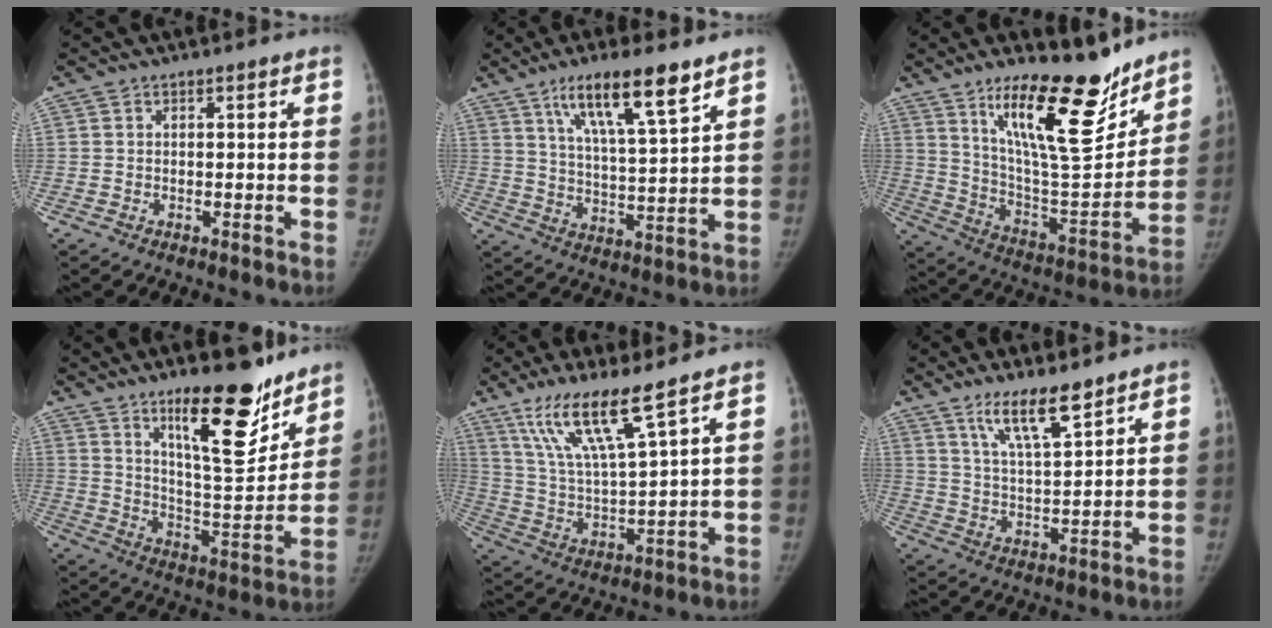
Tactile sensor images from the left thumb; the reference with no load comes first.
{"total": 13.8, "force": [8.6, 2.4, 10.6], "torque": [-0.174, -0.038, 0.152]}
{"total": 22.9, "force": [15.4, 6.6, 15.6], "torque": [-0.205, -0.103, 0.262]}
{"total": 18.6, "force": [12.5, 5.5, 12.7], "torque": [-0.147, -0.095, 0.203]}
{"total": 12.9, "force": [8.6, 0.9, 9.5], "torque": [-0.186, -0.045, 0.179]}
{"total": 8.4, "force": [6.3, 2.1, 5.1], "torque": [-0.074, -0.048, 0.114]}